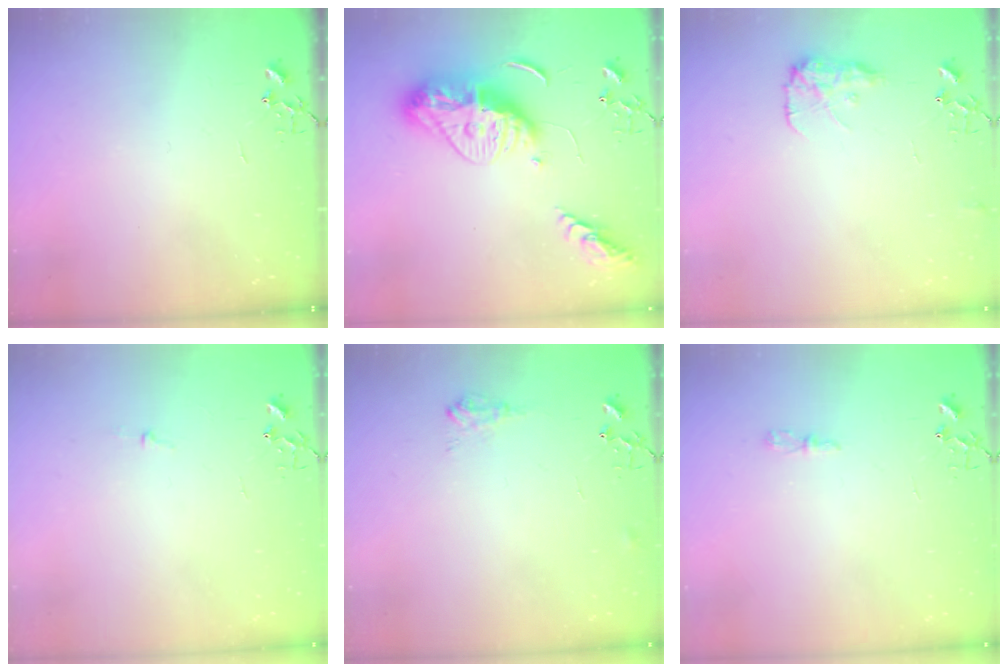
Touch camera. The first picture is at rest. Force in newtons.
{"total": 16.9, "press": 16.8, "slide": 1.6}
{"total": 9.8, "press": 9.8, "slide": 0.2}
{"total": 2.7, "press": 2.7, "slide": 0.3}
{"total": 7.3, "press": 7.3, "slide": 1.0}
{"total": 3.5, "press": 3.5, "slide": 0.5}